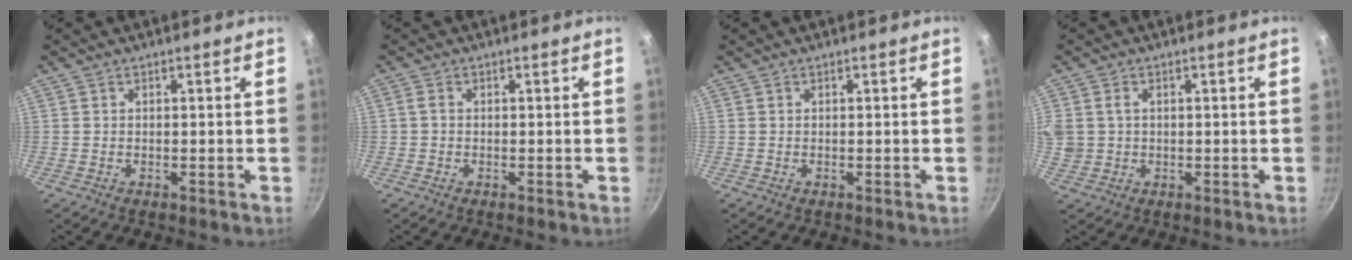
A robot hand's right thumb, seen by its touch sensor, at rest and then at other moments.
{"total": 1.1, "force": [-0.1, 0.8, 0.7], "torque": [-0.014, 0.005, -0.003]}
{"total": 0.0}
{"total": 5.3, "force": [1.0, 4.3, 2.8], "torque": [-0.052, 0.005, 0.025]}